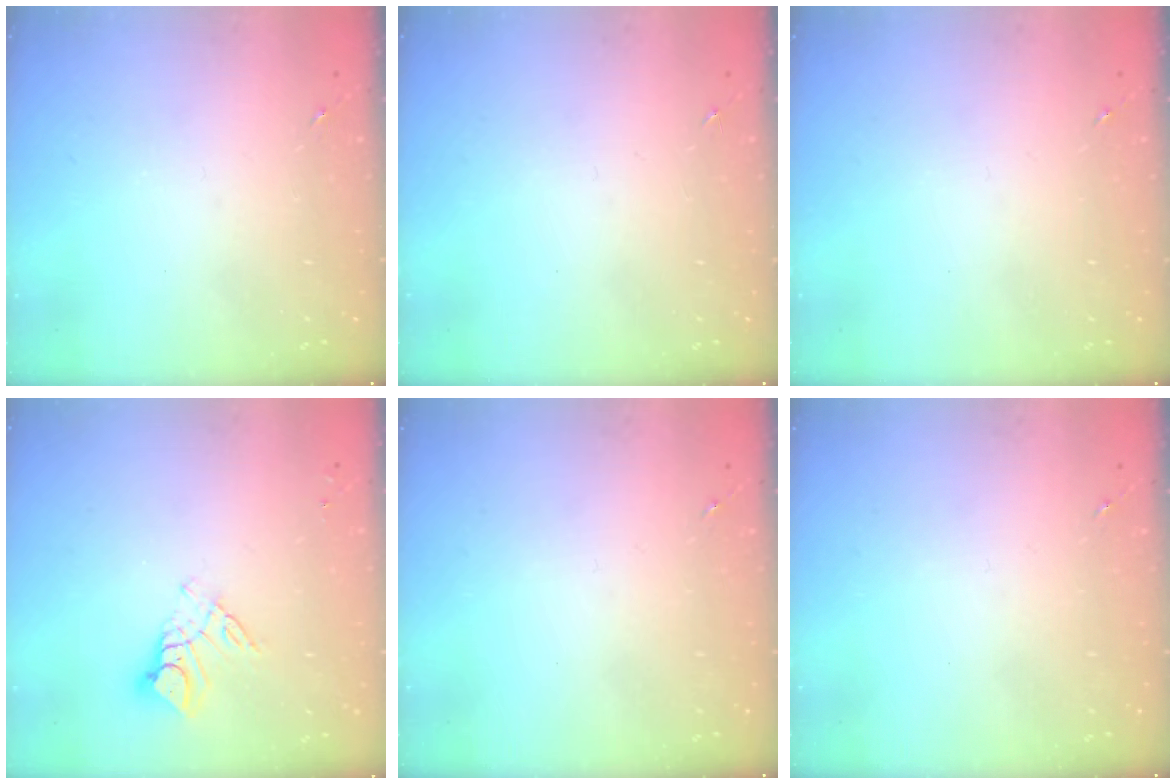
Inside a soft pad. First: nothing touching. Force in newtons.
{"total": 0.0}
{"total": 0.0}
{"total": 9.2, "press": 9.1, "slide": 0.8}
{"total": 0.0}
{"total": 0.0}